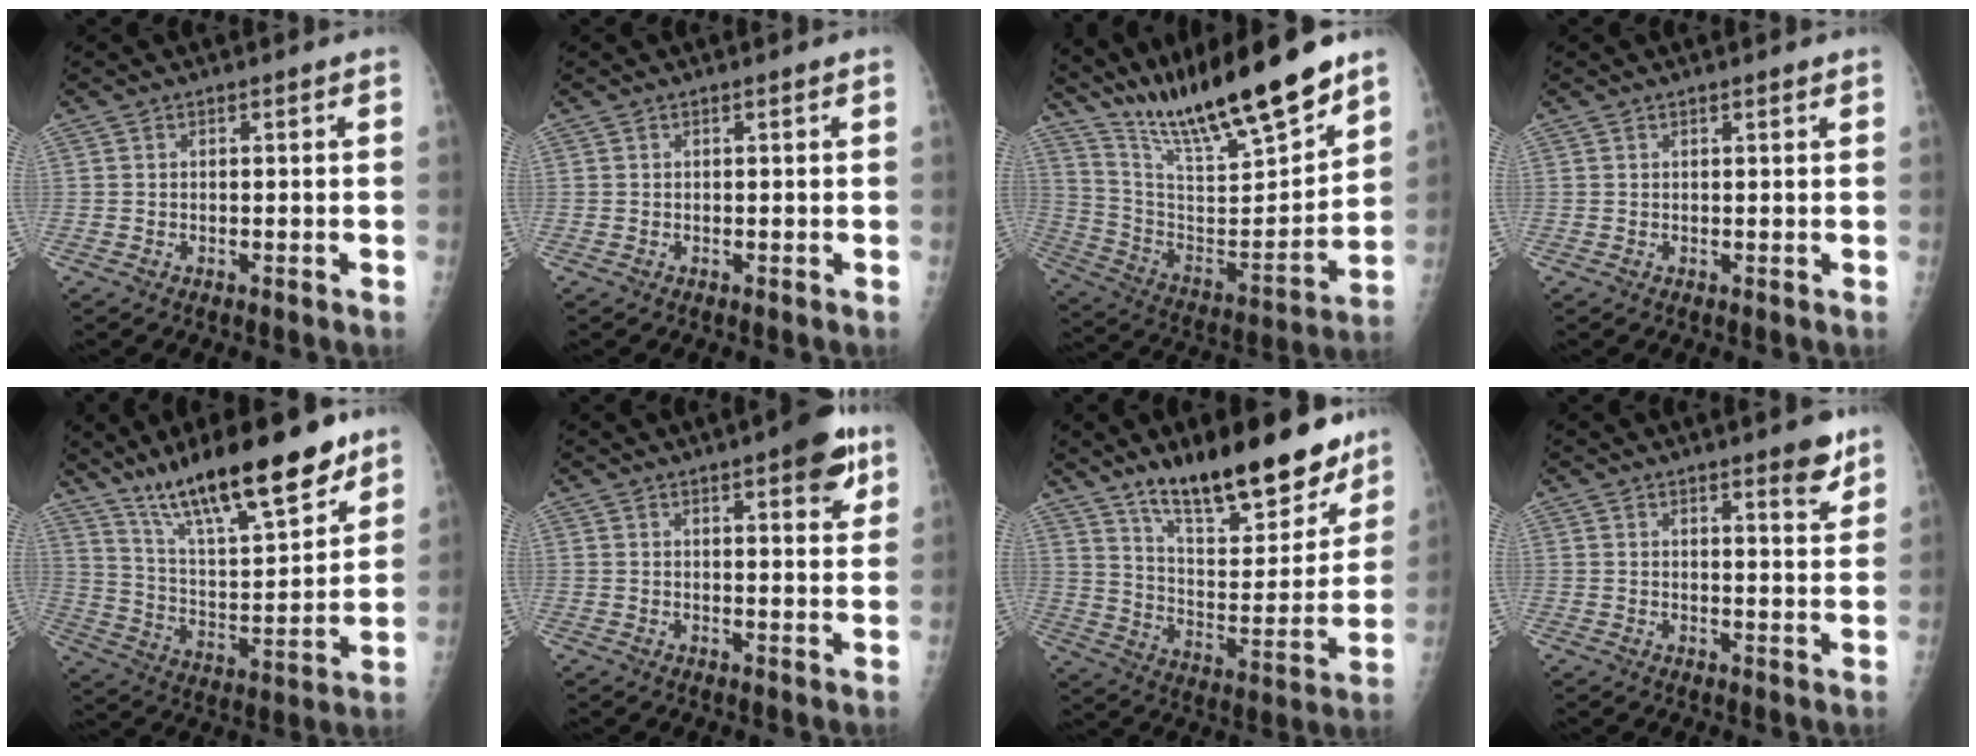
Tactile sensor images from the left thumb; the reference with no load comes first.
{"total": 0.0}
{"total": 23.6, "force": [18.9, 3.8, 13.6], "torque": [-0.206, -0.094, 0.333]}
{"total": 0.9, "force": [0.7, 0.2, 0.6], "torque": [-0.007, -0.002, 0.010]}
{"total": 22.6, "force": [16.0, 5.8, 15.0], "torque": [-0.220, -0.072, 0.273]}
{"total": 8.3, "force": [4.6, 2.4, 6.5], "torque": [-0.066, -0.017, 0.053]}
{"total": 23.9, "force": [17.9, 8.0, 13.6], "torque": [-0.152, -0.105, 0.270]}
{"total": 5.3, "force": [3.7, 1.1, 3.7], "torque": [-0.038, -0.024, 0.045]}